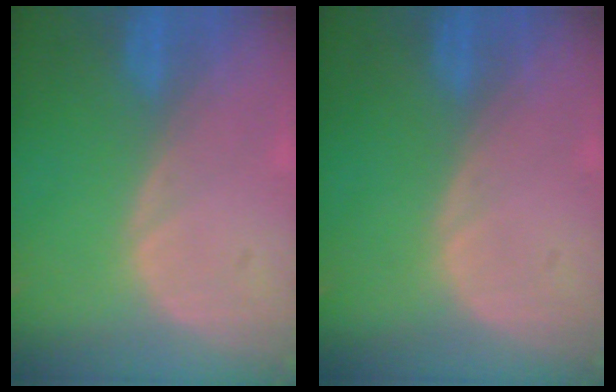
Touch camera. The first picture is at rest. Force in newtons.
{"total": 0.0}